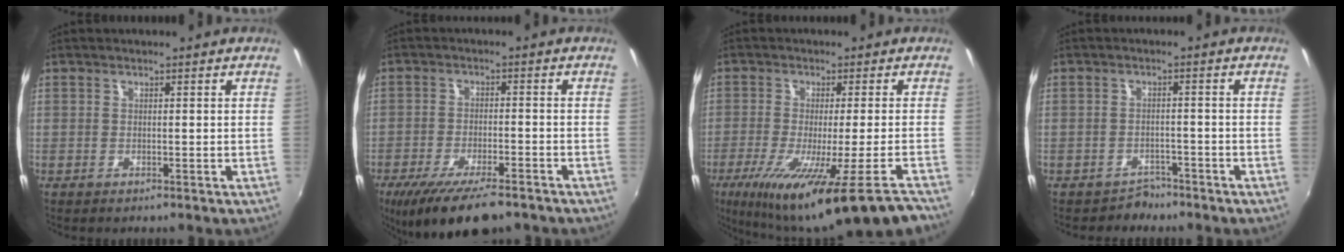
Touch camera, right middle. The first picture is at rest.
{"total": 13.3, "force": [-9.9, 3.8, 8.1], "torque": [-0.169, -0.041, -0.160]}
{"total": 17.7, "force": [-12.7, -1.3, 12.3], "torque": [-0.215, -0.084, -0.197]}
{"total": 3.0, "force": [-2.5, 1.8, -0.3], "torque": [-0.002, 0.004, -0.039]}